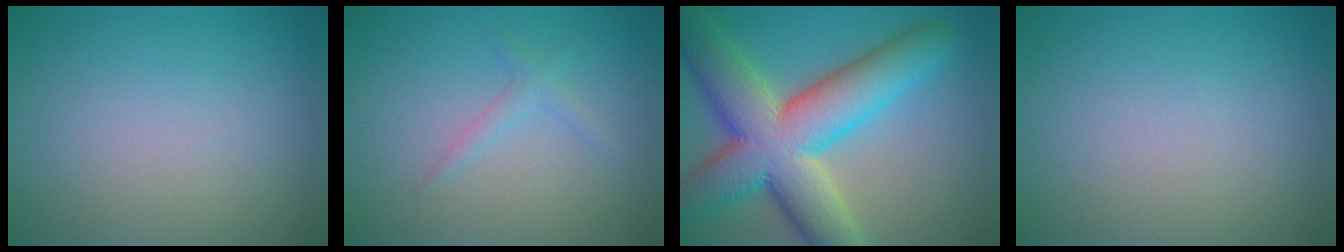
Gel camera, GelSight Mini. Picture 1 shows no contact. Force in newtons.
{"total": 1.3, "press": 1.2, "slide": 0.1}
{"total": 12.6, "press": 12.6, "slide": 0.7}
{"total": 0.0}